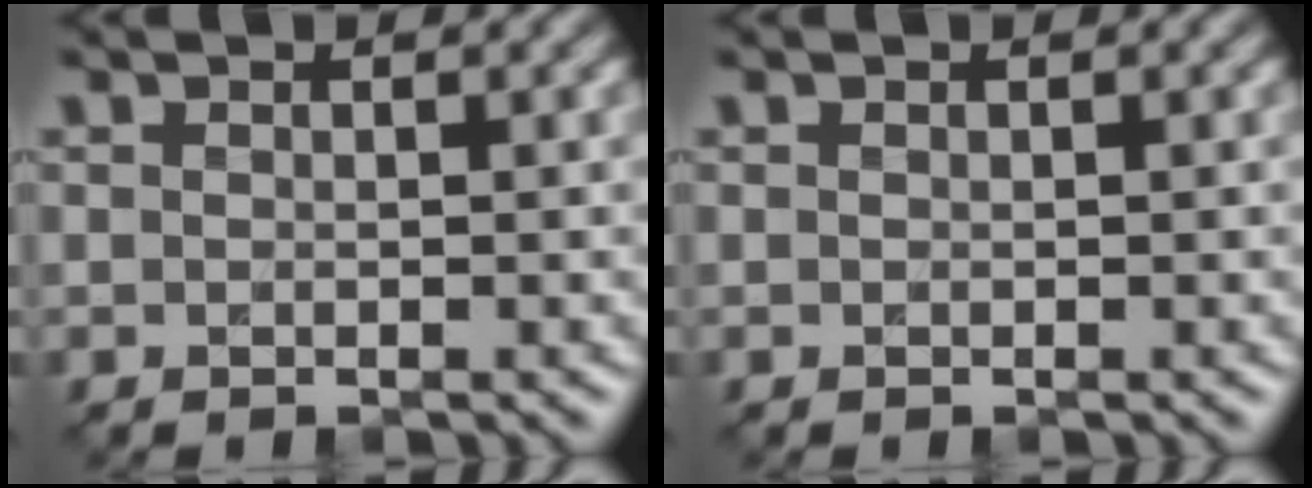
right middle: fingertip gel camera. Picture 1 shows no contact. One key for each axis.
{"total": 0.0}